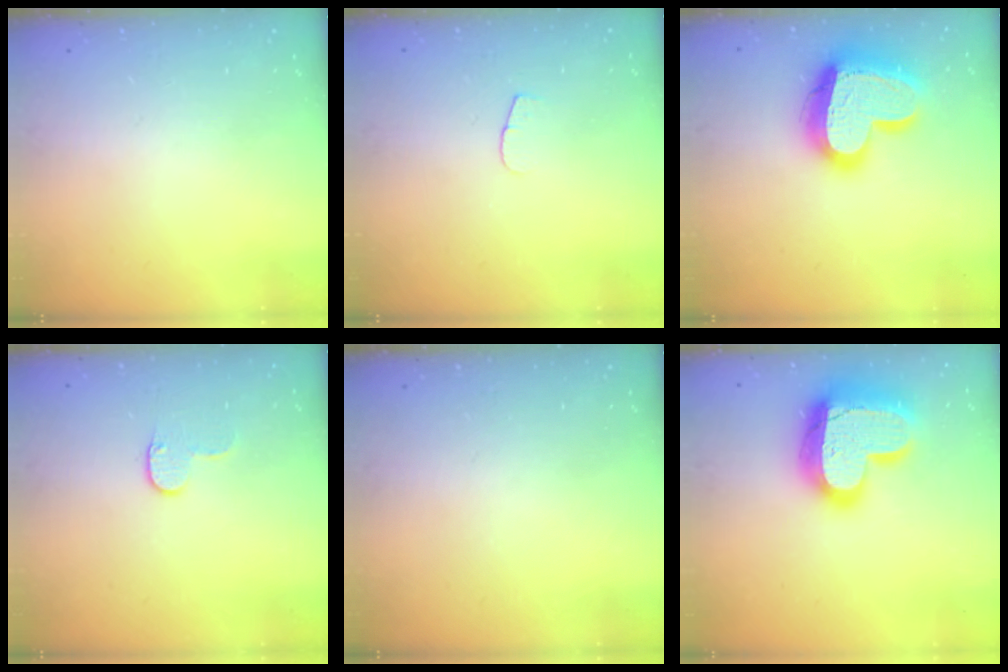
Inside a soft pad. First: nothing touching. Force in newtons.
{"total": 3.7, "press": 3.7, "slide": 0.4}
{"total": 22.7, "press": 22.6, "slide": 1.9}
{"total": 5.1, "press": 5.1, "slide": 0.5}
{"total": 0.0}
{"total": 23.3, "press": 23.2, "slide": 1.9}